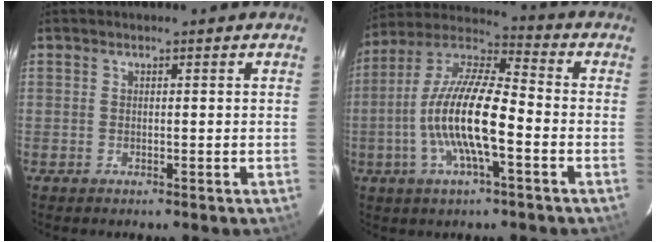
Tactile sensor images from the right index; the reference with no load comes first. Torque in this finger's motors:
{"motor_torque": [1.33, -0.81, 1.05, 0.21]}